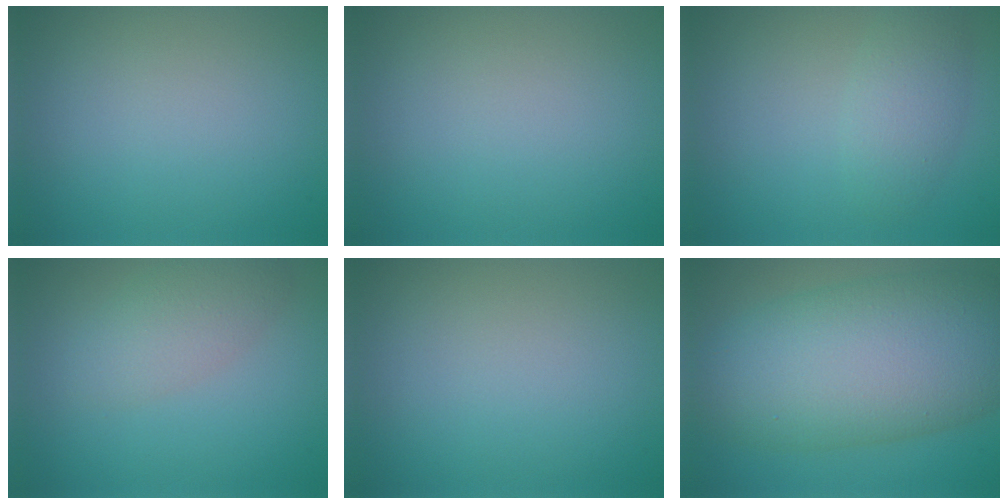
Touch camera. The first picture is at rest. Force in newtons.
{"total": 0.0}
{"total": 2.7, "press": 2.7, "slide": 0.1}
{"total": 3.0, "press": 3.0, "slide": 0.1}
{"total": 0.0}
{"total": 12.3, "press": 12.3, "slide": 0.5}